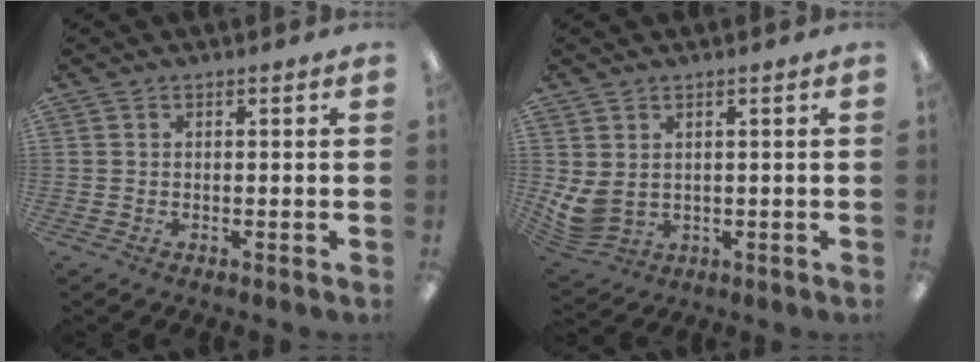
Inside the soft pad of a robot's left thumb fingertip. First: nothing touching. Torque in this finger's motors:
{"motor_torque": [-0.07, 0.29, 0.46, -0.49, 0.04]}